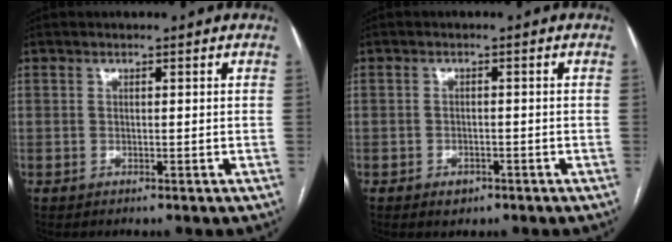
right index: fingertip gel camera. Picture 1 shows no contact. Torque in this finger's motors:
{"motor_torque": [0.34, -0.60, 0.09, 0.00]}